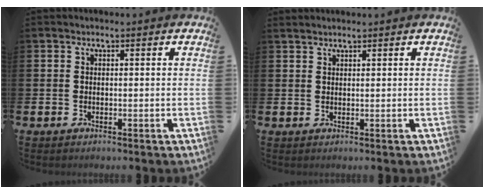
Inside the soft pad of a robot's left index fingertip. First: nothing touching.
{"total": 1.1, "force": [1.1, 0.1, 0.1], "torque": [0.002, -0.001, 0.020]}